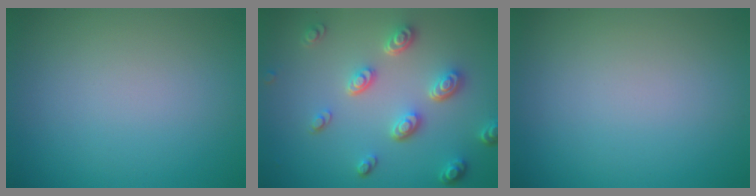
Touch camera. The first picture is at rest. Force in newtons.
{"total": 4.6, "press": 3.5, "slide": 3.0}
{"total": 0.0}